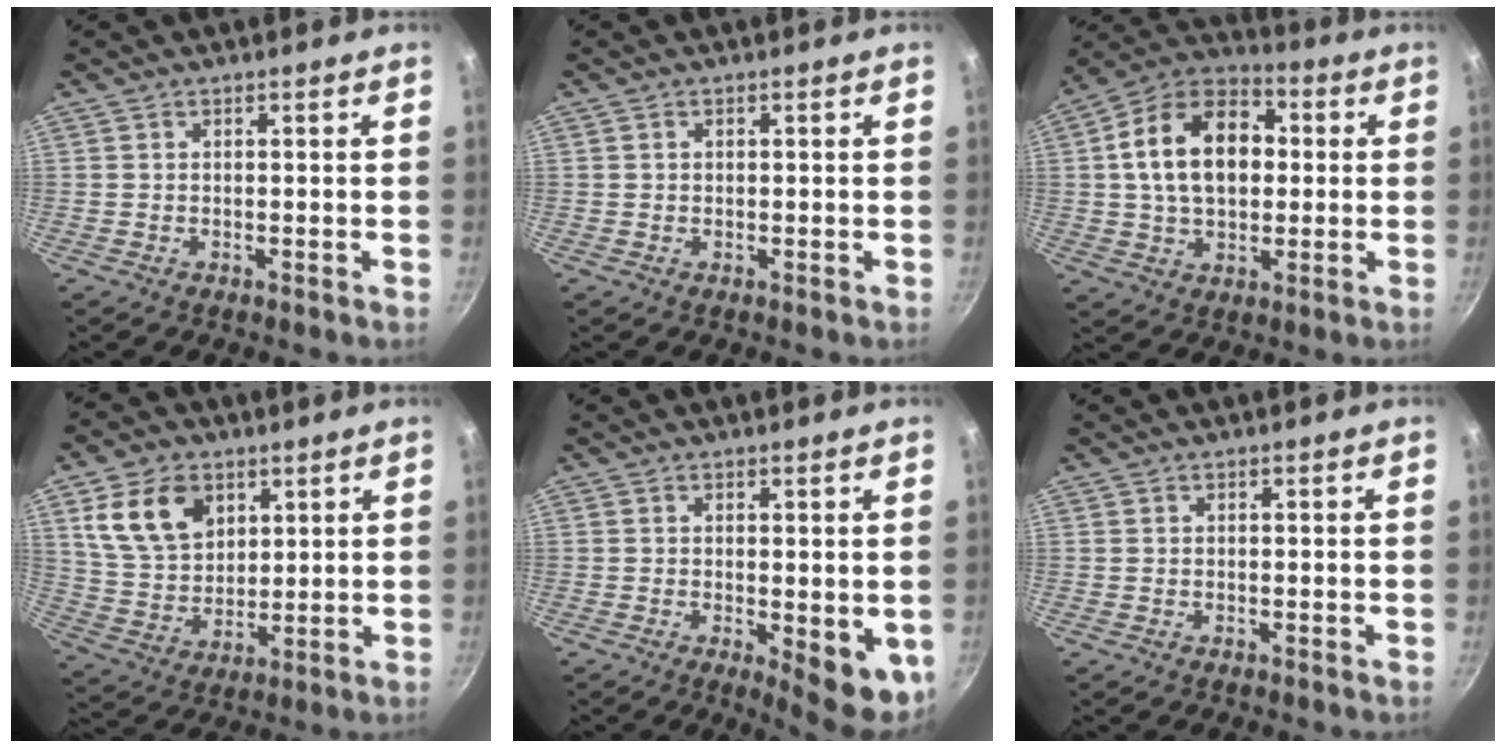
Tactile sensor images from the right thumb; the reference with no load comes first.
{"total": 0.5, "force": [0.1, 0.5, 0.2], "torque": [-0.001, 0.004, 0.002]}
{"total": 17.7, "force": [2.0, 11.9, 12.9], "torque": [-0.186, 0.027, 0.019]}
{"total": 13.3, "force": [5.4, 9.3, 7.7], "torque": [-0.116, -0.019, 0.109]}
{"total": 8.2, "force": [-1.2, 3.0, 7.6], "torque": [-0.078, -0.005, -0.007]}
{"total": 0.0}